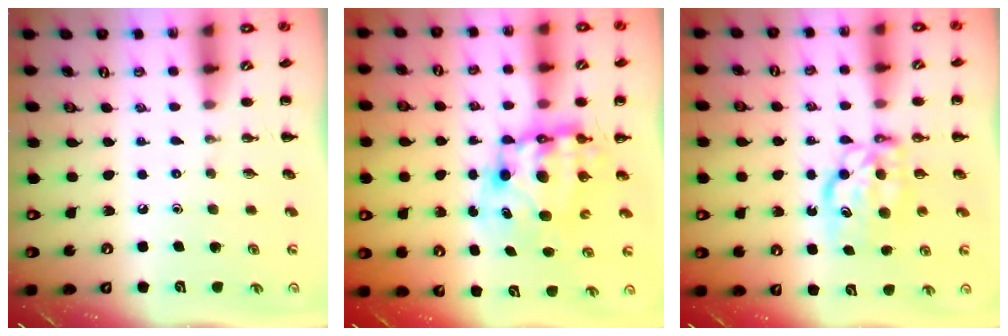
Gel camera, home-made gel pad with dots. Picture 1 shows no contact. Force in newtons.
{"total": 10.2, "press": 9.7, "slide": 3.0}
{"total": 7.3, "press": 7.3, "slide": 0.6}